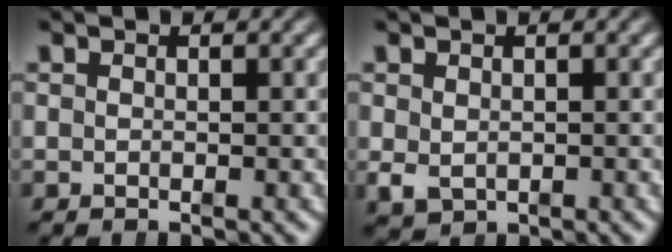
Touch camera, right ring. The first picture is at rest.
{"total": 1.7, "force": [-0.5, 1.3, 1.0], "torque": [-0.028, -0.021, 0.008]}